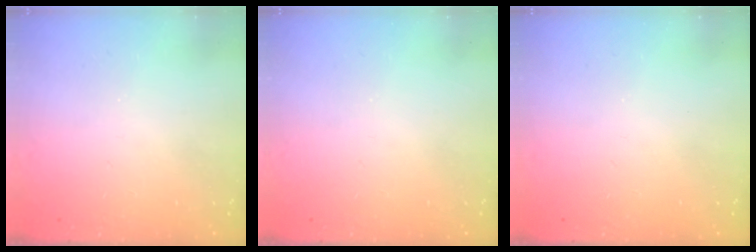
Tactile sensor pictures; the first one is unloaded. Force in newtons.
{"total": 0.0}
{"total": 0.0}